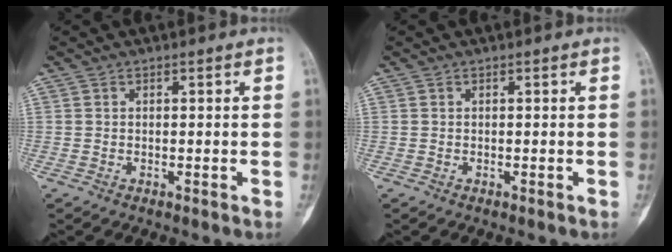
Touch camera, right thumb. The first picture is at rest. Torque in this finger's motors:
{"motor_torque": [0.12, 0.07, 0.38, 0.00, 0.02]}